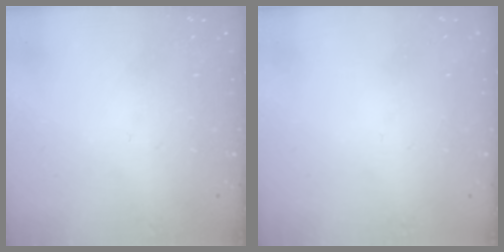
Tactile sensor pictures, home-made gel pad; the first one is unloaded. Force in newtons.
{"total": 0.0}